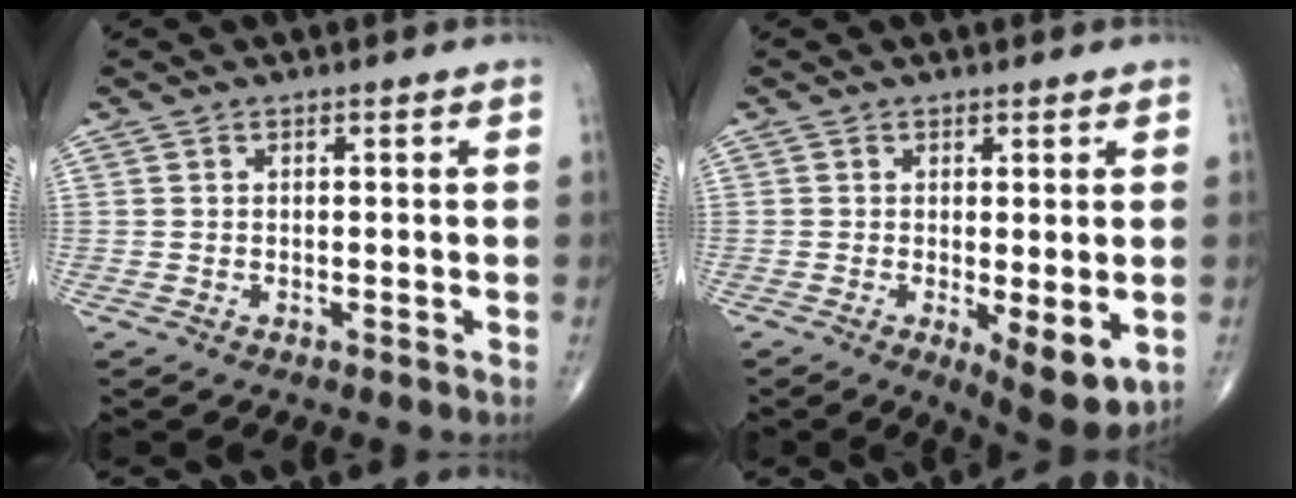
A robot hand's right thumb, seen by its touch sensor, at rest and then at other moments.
{"total": 7.8, "force": [-1.6, 2.5, 7.2], "torque": [-0.103, -0.024, -0.019]}